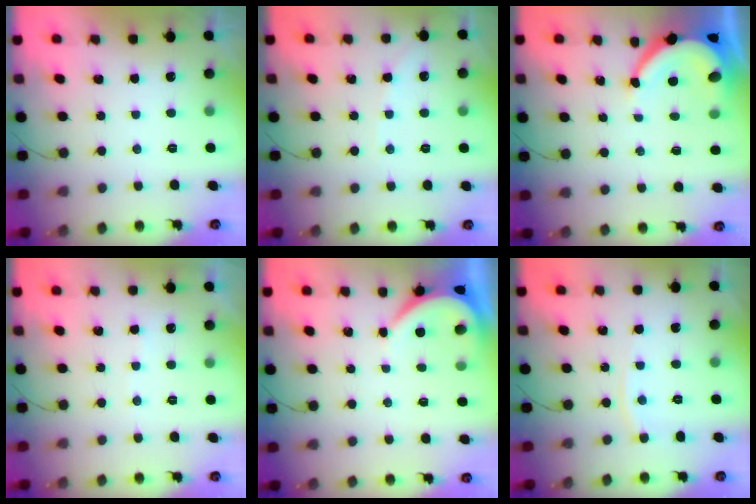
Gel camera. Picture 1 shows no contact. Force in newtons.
{"total": 2.5, "press": 2.4, "slide": 0.5}
{"total": 7.3, "press": 7.2, "slide": 0.9}
{"total": 3.1, "press": 3.1, "slide": 0.4}
{"total": 3.9, "press": 3.9, "slide": 0.7}
{"total": 3.3, "press": 3.3, "slide": 0.2}